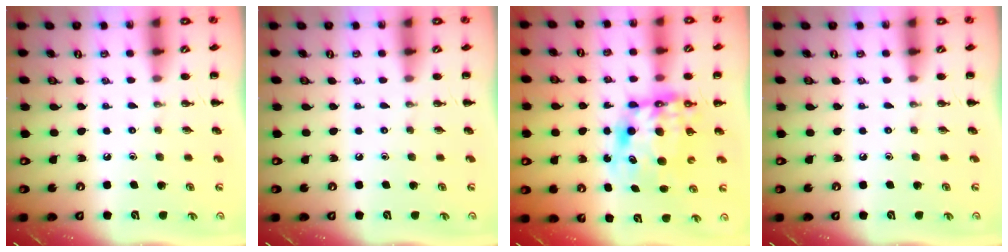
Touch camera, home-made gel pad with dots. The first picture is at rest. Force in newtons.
{"total": 0.0}
{"total": 10.0, "press": 9.7, "slide": 2.6}
{"total": 0.0}